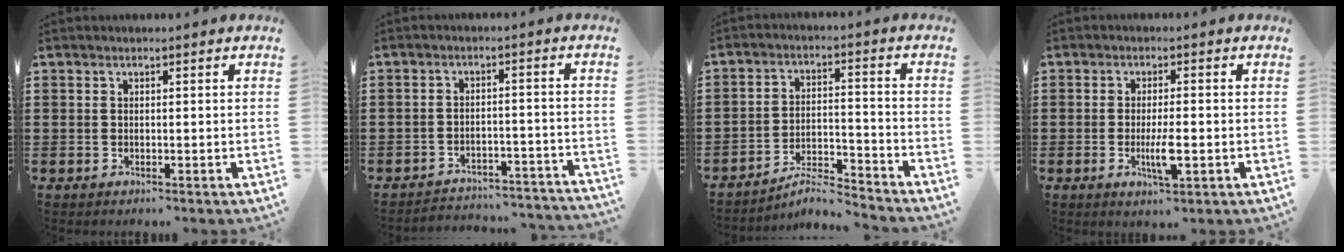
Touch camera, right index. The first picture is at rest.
{"total": 3.7, "force": [-3.7, 0.4, 0.5], "torque": [-0.015, 0.004, -0.078]}
{"total": 5.8, "force": [-5.4, 0.6, 2.1], "torque": [-0.043, -0.001, -0.106]}
{"total": 4.6, "force": [-1.3, 1.1, 4.3], "torque": [-0.084, -0.004, -0.025]}